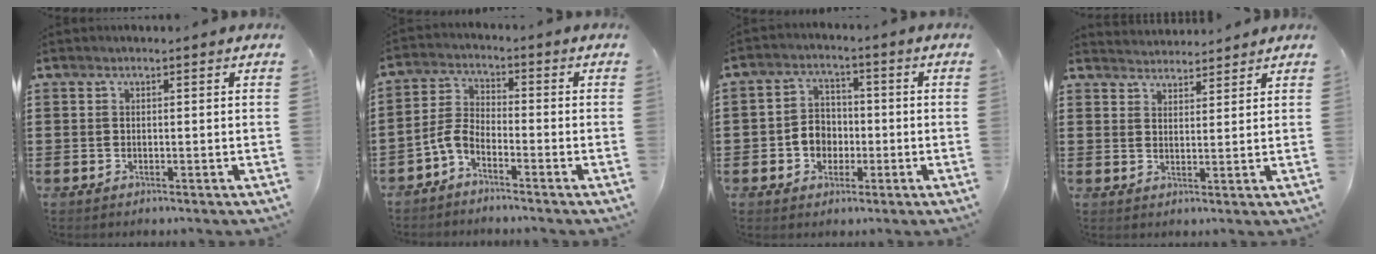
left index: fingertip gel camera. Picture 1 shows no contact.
{"total": 4.2, "force": [-3.5, 1.3, 1.9], "torque": [-0.058, 0.001, -0.076]}
{"total": 4.8, "force": [-1.5, 4.1, 1.9], "torque": [-0.047, 0.013, -0.030]}
{"total": 2.8, "force": [2.7, 0.2, -0.5], "torque": [0.001, -0.009, 0.052]}